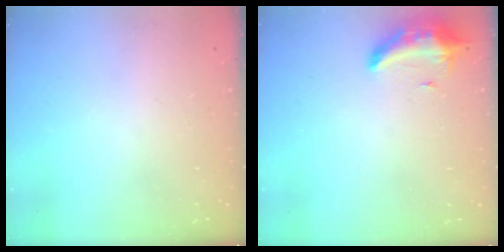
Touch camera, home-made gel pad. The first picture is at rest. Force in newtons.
{"total": 15.2, "press": 10.5, "slide": 11.0}